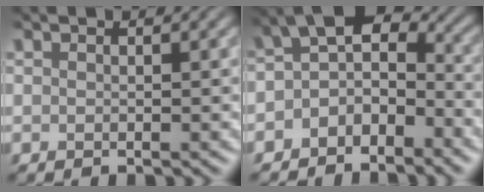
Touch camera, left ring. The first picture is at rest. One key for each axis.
{"total": 4.1, "fx": -1.9, "fy": 2.3, "fz": 2.8, "tx": -0.032, "ty": 0.008, "tz": -0.048}